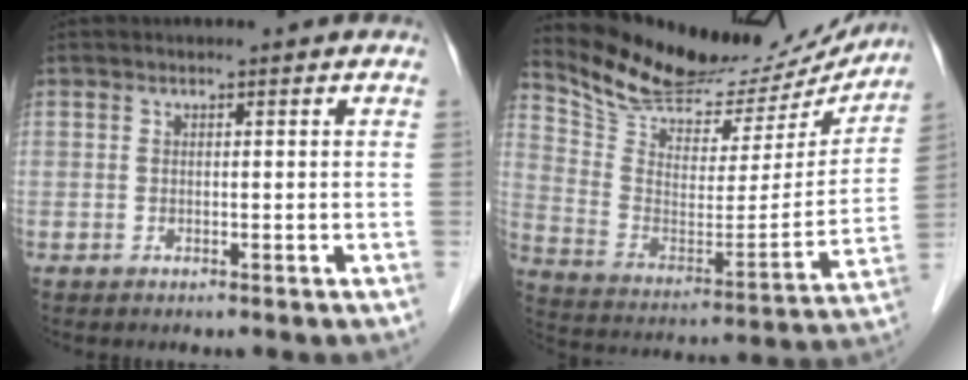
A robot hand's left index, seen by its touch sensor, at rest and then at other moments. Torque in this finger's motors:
{"motor_torque": [-0.06, -1.40, 0.06, 0.00]}